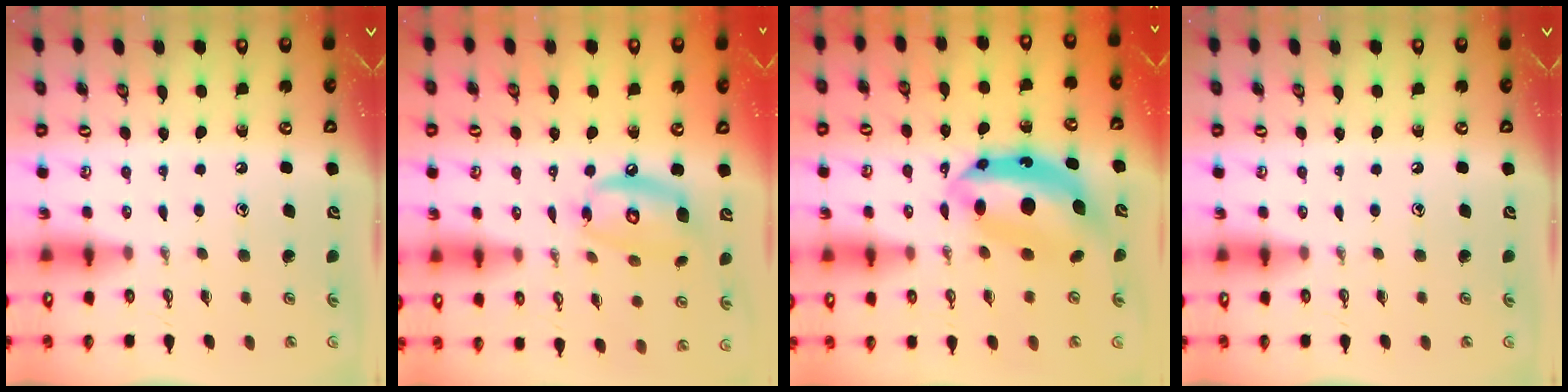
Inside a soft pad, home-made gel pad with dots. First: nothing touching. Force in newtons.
{"total": 12.0, "press": 12.0, "slide": 1.2}
{"total": 12.1, "press": 12.1, "slide": 0.9}
{"total": 0.0}